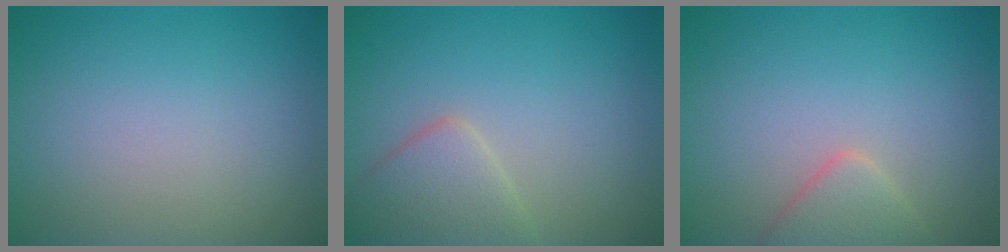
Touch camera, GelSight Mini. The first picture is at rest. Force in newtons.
{"total": 3.4, "press": 3.4, "slide": 0.1}
{"total": 2.3, "press": 2.3, "slide": 0.2}